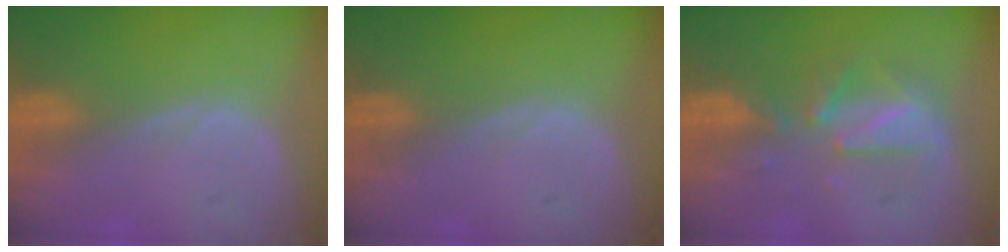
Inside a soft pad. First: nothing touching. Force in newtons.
{"total": 0.0}
{"total": 6.0, "press": 6.0, "slide": 0.6}